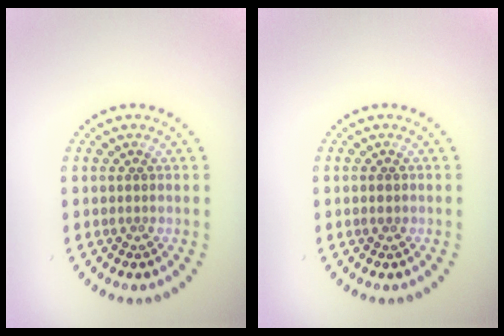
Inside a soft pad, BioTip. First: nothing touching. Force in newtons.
{"total": 0.7, "press": 0.7, "slide": 0.1}